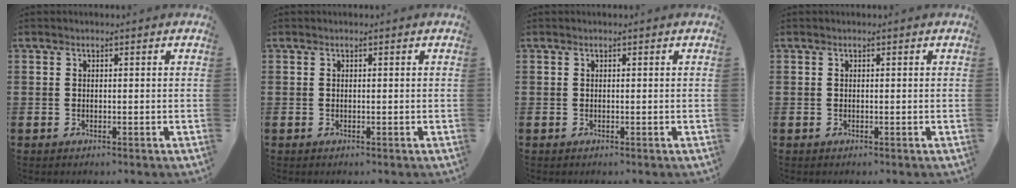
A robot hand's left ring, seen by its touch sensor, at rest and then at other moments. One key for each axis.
{"total": 0.0}
{"total": 0.0}
{"total": 0.0}